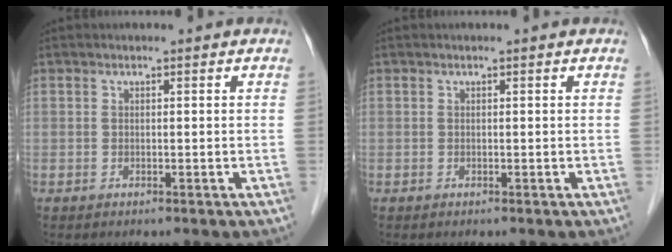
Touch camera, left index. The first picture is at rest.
{"total": 0.0}